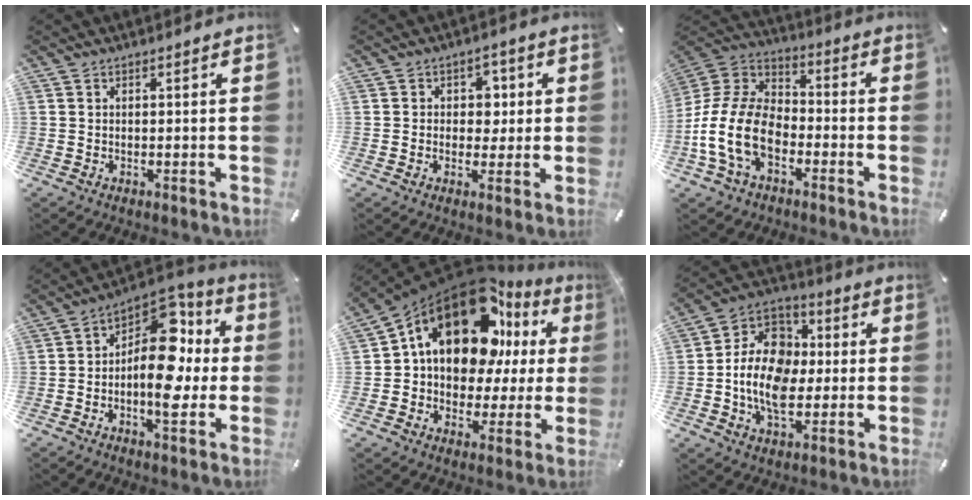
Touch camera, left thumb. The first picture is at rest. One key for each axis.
{"total": 5.8, "fx": 0.3, "fy": 4.8, "fz": 3.3, "tx": -0.040, "ty": 0.003, "tz": -0.003}
{"total": 15.5, "fx": -6.4, "fy": 9.9, "fz": 10.0, "tx": -0.230, "ty": 0.025, "tz": -0.121}
{"total": 15.5, "fx": -0.5, "fy": 9.6, "fz": 12.1, "tx": -0.162, "ty": -0.009, "tz": -0.011}
{"total": 20.0, "fx": 9.3, "fy": 12.6, "fz": 12.3, "tx": -0.214, "ty": -0.065, "tz": 0.157}
{"total": 15.1, "fx": -2.3, "fy": 11.8, "fz": 9.2, "tx": -0.203, "ty": 0.015, "tz": -0.043}